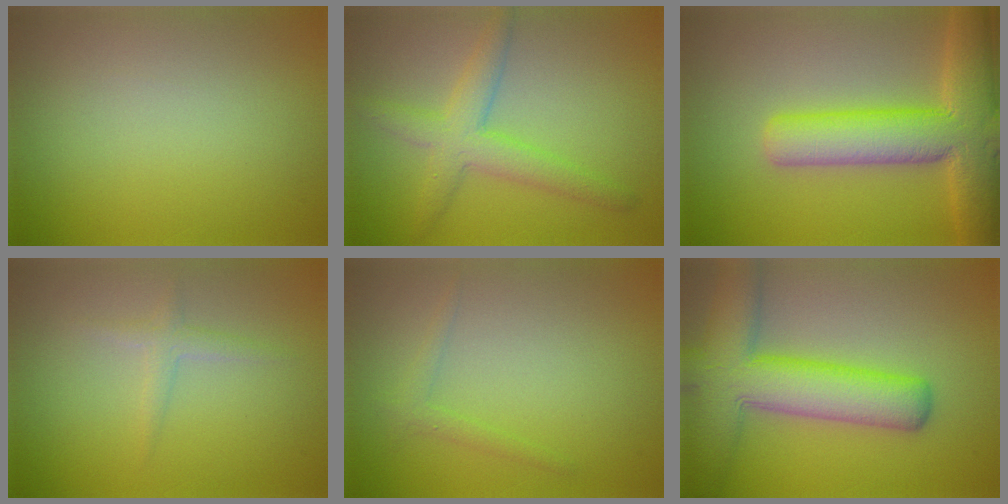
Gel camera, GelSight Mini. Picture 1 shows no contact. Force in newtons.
{"total": 4.0, "press": 4.0, "slide": 0.1}
{"total": 9.3, "press": 9.3, "slide": 0.4}
{"total": 1.3, "press": 1.3, "slide": 0.0}
{"total": 1.3, "press": 1.2, "slide": 0.1}
{"total": 9.4, "press": 9.4, "slide": 0.5}